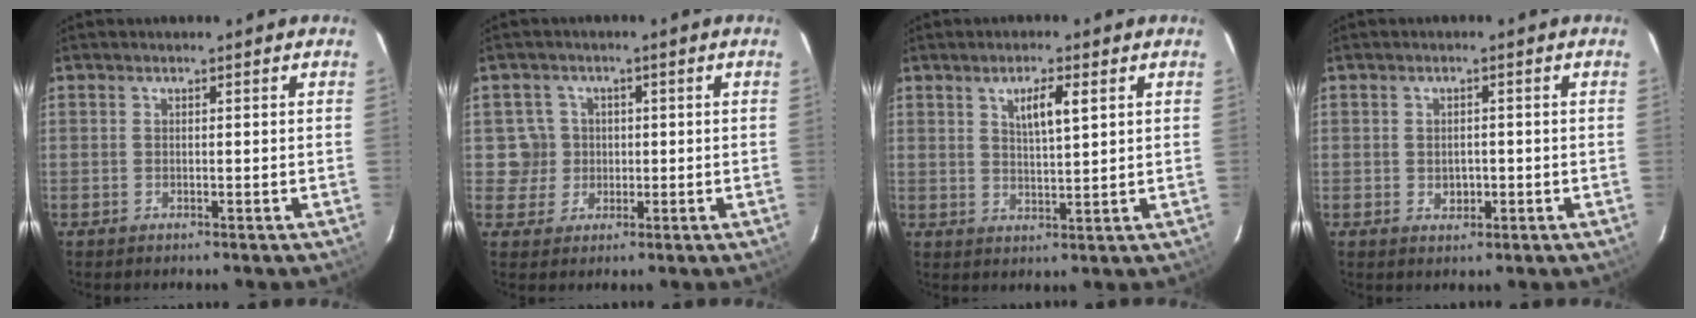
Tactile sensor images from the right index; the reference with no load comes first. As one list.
[{"total": 4.6, "force": [0.2, 4.6, 0.2], "torque": [0.004, 0.018, 0.009]}, {"total": 4.9, "force": [2.2, 1.0, 4.3], "torque": [-0.076, 0.001, 0.039]}, {"total": 2.6, "force": [-0.5, 2.2, 1.5], "torque": [-0.021, 0.000, -0.003]}]